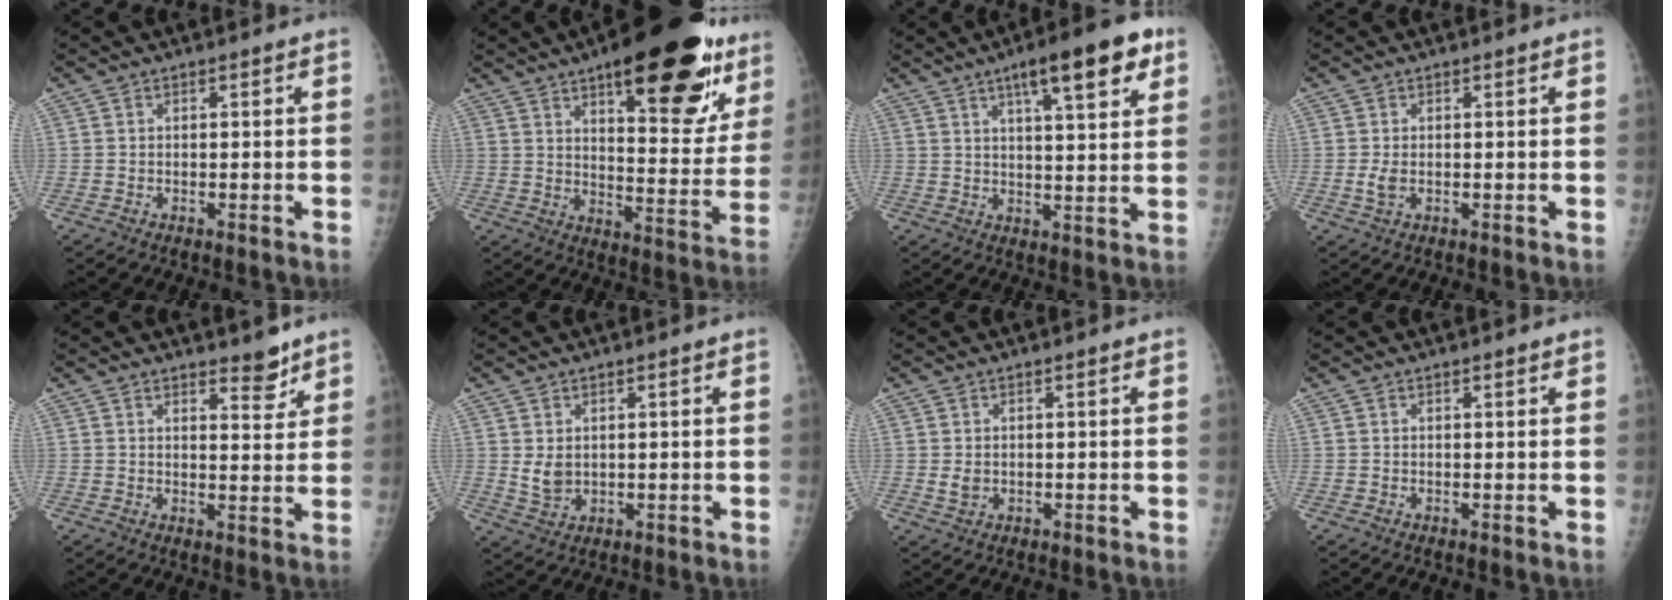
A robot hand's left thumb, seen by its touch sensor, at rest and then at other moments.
{"total": 26.5, "force": [15.2, 9.6, 19.5], "torque": [-0.221, -0.057, 0.213]}
{"total": 13.0, "force": [6.9, 3.2, 10.5], "torque": [-0.133, -0.019, 0.096]}
{"total": 1.9, "force": [0.1, 1.1, 1.6], "torque": [-0.038, -0.005, 0.002]}
{"total": 4.3, "force": [3.5, 1.4, 2.1], "torque": [-0.014, -0.029, 0.051]}
{"total": 3.6, "force": [1.1, 2.5, 2.3], "torque": [-0.035, -0.015, 0.030]}
{"total": 1.8, "force": [0.4, 1.3, 1.2], "torque": [-0.016, -0.006, 0.013]}
{"total": 1.0, "force": [0.9, 0.2, 0.5], "torque": [-0.003, -0.001, 0.012]}